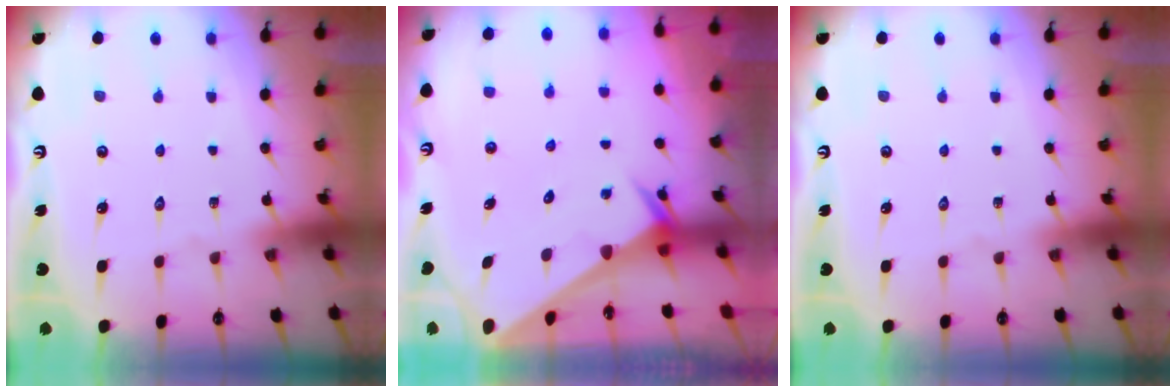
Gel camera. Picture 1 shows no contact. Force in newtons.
{"total": 2.5, "press": 2.5, "slide": 0.0}
{"total": 0.0}